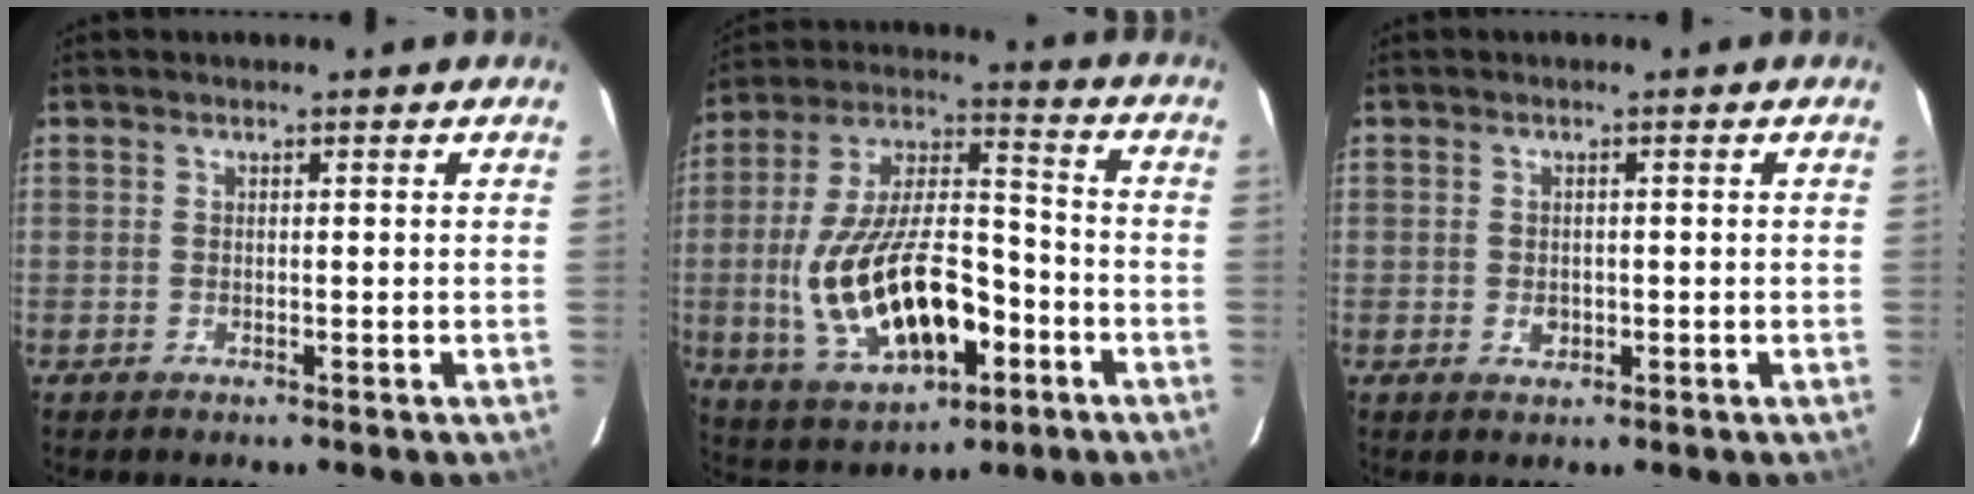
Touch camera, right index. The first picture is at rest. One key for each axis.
{"total": 21.7, "fx": -6.4, "fy": 10.2, "fz": 18.1, "tx": -0.376, "ty": 0.003, "tz": -0.089}
{"total": 1.9, "fx": -0.5, "fy": 1.6, "fz": 0.9, "tx": -0.013, "ty": 0.002, "tz": -0.005}